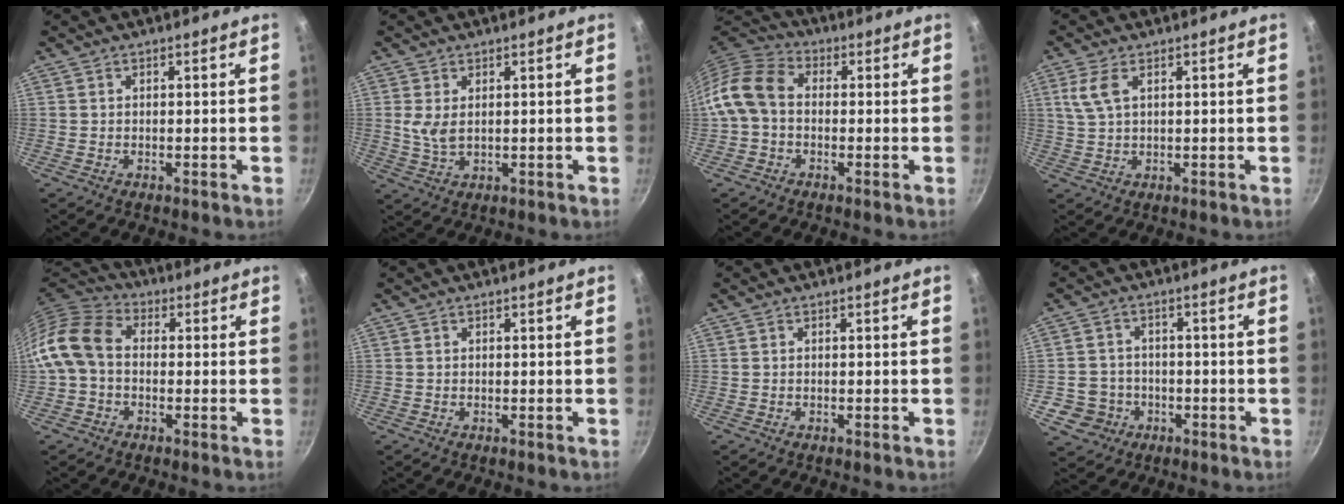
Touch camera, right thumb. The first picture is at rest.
{"total": 3.9, "force": [0.9, 2.1, 3.2], "torque": [-0.062, -0.009, 0.021]}
{"total": 9.3, "force": [-0.7, 7.0, 6.2], "torque": [-0.110, 0.030, -0.035]}
{"total": 4.7, "force": [1.8, 2.2, 3.7], "torque": [-0.081, 0.001, 0.038]}
{"total": 10.7, "force": [-0.8, 7.9, 7.2], "torque": [-0.126, 0.032, -0.037]}
{"total": 0.0}
{"total": 0.0}
{"total": 6.5, "force": [-2.2, 6.0, 1.2], "torque": [-0.001, 0.026, -0.031]}